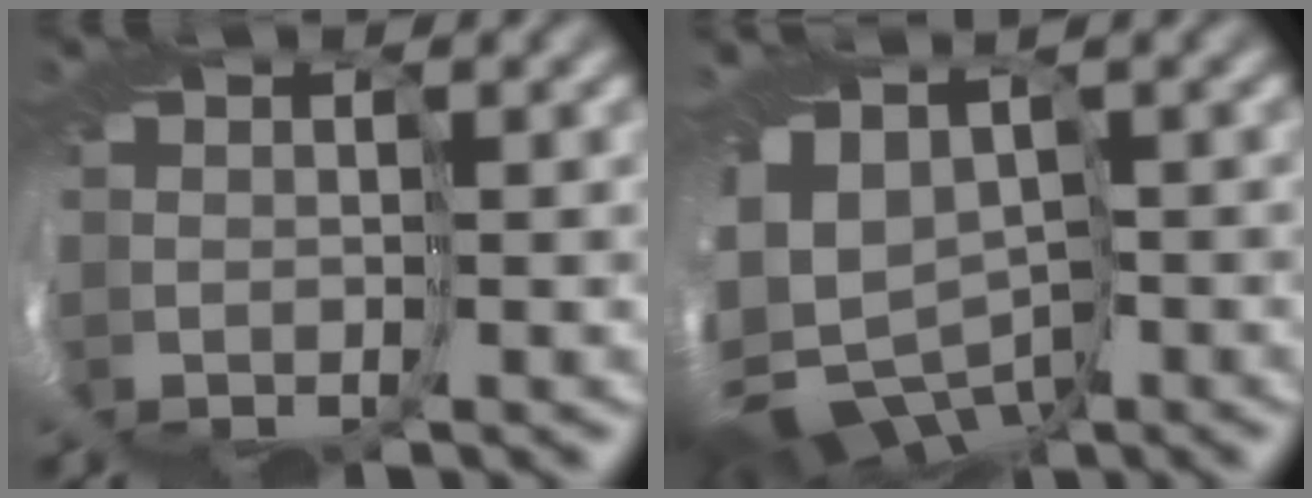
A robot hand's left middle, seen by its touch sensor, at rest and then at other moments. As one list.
[{"total": 9.4, "force": [-5.8, 6.2, 4.1], "torque": [-0.096, -0.028, -0.068]}]